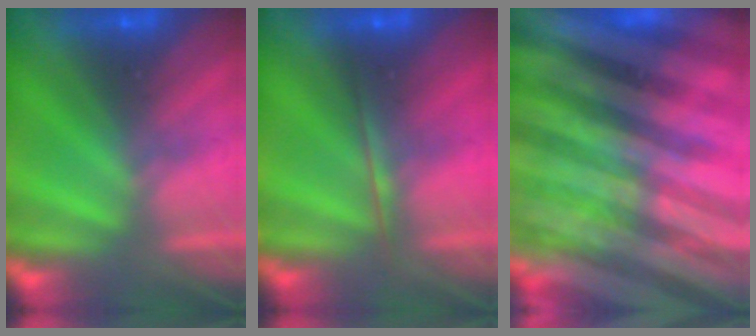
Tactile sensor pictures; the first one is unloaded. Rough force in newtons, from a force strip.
{"total": 1.7}
{"total": 6.8}